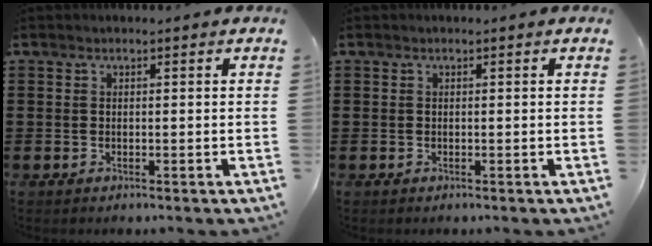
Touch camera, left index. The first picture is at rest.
{"total": 0.0}